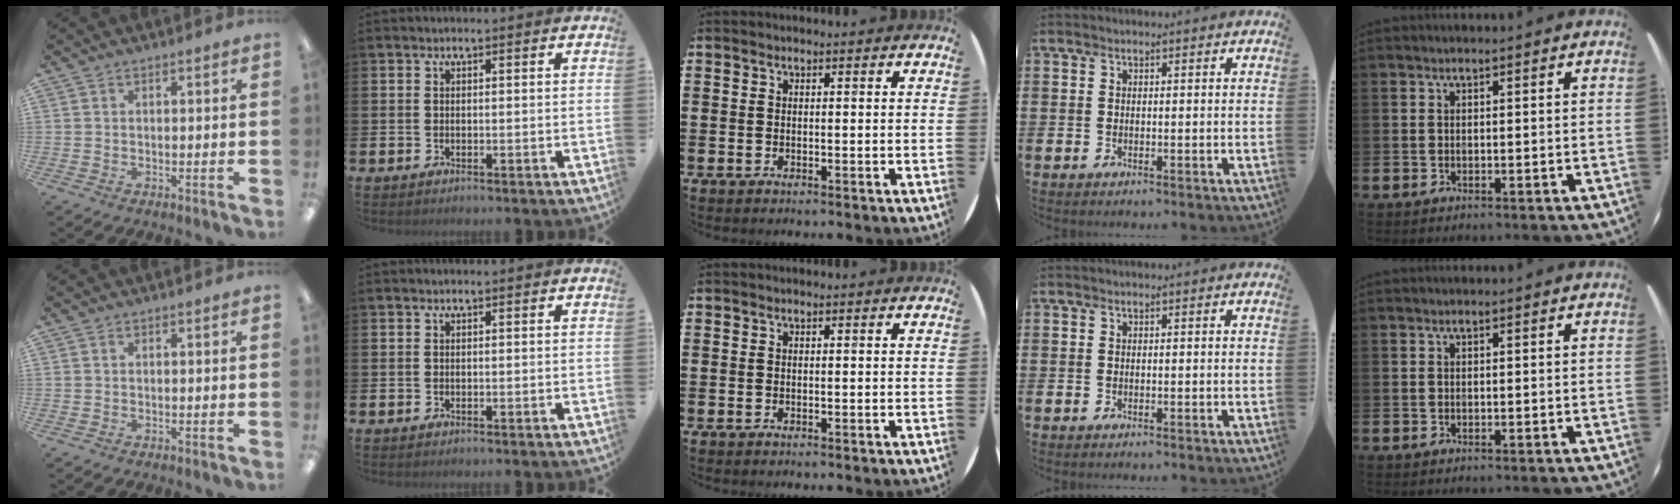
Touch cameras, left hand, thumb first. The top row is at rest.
{}